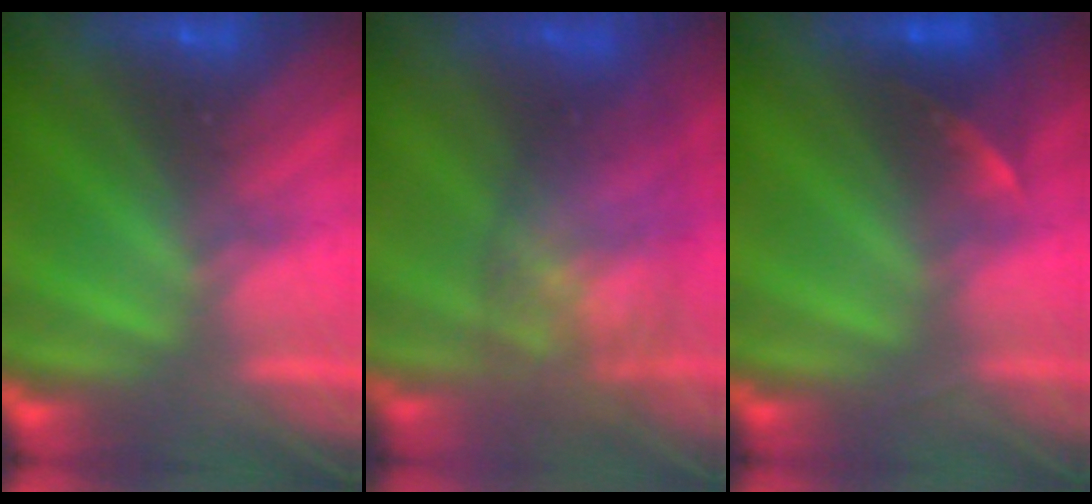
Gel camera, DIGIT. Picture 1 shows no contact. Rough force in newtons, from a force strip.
{"total": 7.5}
{"total": 2.3}